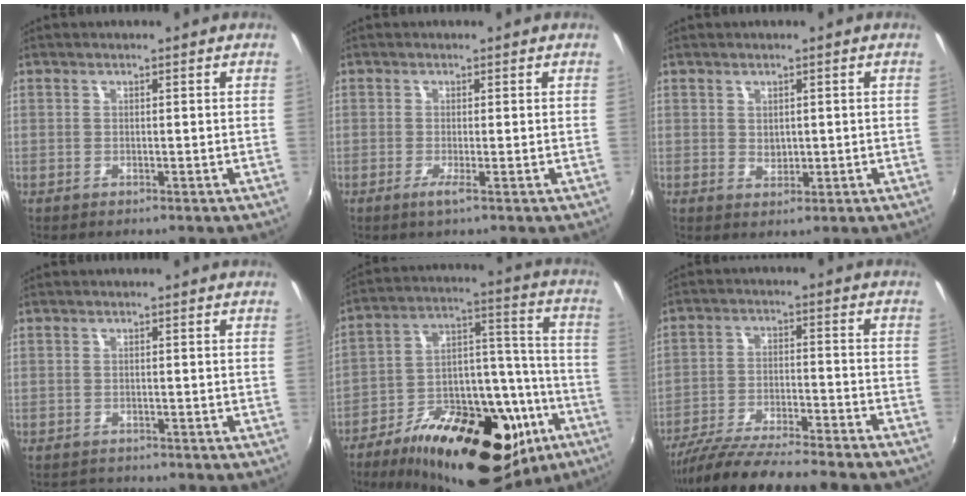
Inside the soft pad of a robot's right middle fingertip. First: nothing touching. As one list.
[{"total": 1.5, "force": [-0.7, -0.4, 1.3], "torque": [-0.028, -0.007, -0.017]}, {"total": 1.7, "force": [0.4, 1.4, 0.9], "torque": [-0.010, 0.001, 0.008]}, {"total": 2.3, "force": [-2.2, 0.6, 0.1], "torque": [-0.009, -0.005, -0.038]}, {"total": 33.2, "force": [-19.3, 15.4, 22.2], "torque": [-0.340, 0.023, -0.268]}, {"total": 19.5, "force": [-17.1, 1.1, 9.2], "torque": [-0.178, -0.046, -0.268]}]